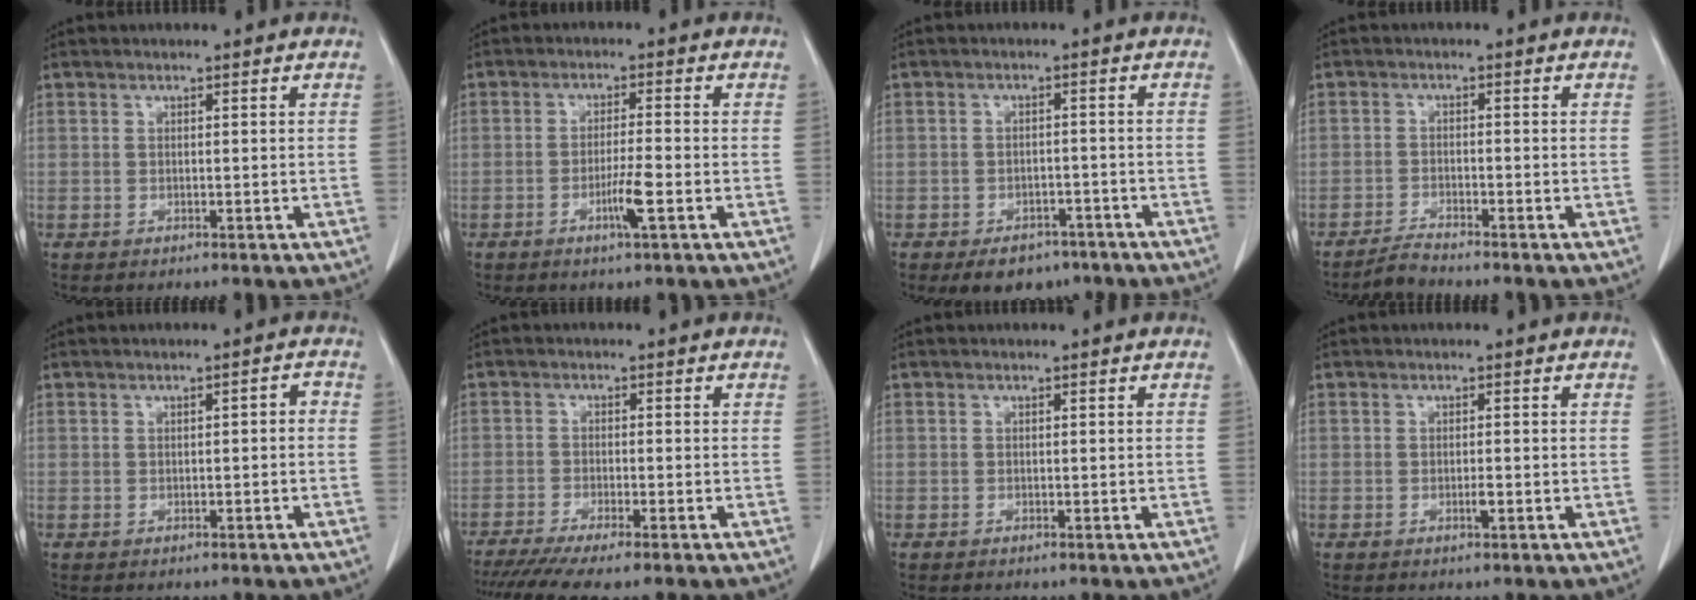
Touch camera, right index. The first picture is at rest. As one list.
[{"total": 4.2, "force": [-1.7, -0.3, 3.8], "torque": [-0.071, -0.007, -0.033]}, {"total": 6.3, "force": [-4.5, 3.7, 2.4], "torque": [-0.029, 0.004, -0.060]}, {"total": 2.4, "force": [-2.3, -0.6, 0.3], "torque": [-0.009, -0.011, -0.047]}, {"total": 1.3, "force": [-0.2, 0.4, 1.2], "torque": [-0.015, 0.005, -0.002]}, {"total": 9.0, "force": [-7.4, 0.1, 5.1], "torque": [-0.070, -0.018, -0.115]}, {"total": 0.0}, {"total": 0.9, "force": [-0.4, 0.1, 0.8], "torque": [-0.018, 0.000, -0.005]}]